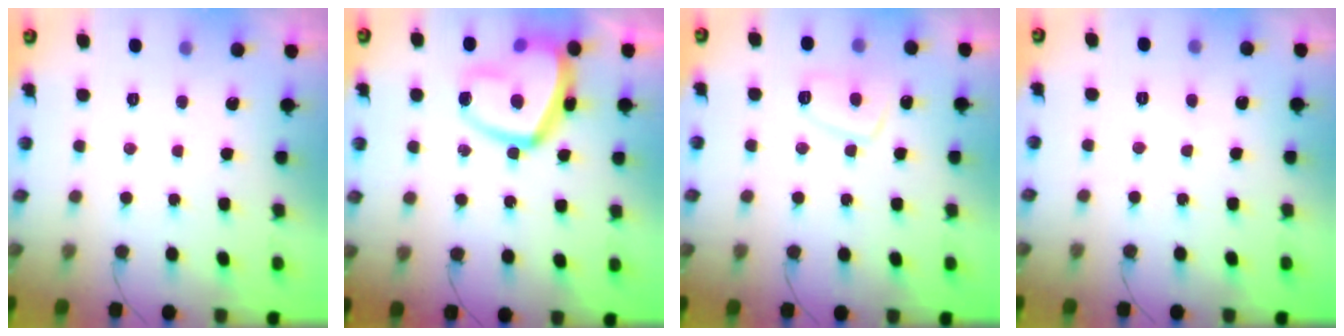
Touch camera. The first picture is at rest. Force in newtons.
{"total": 17.9, "press": 17.8, "slide": 1.8}
{"total": 8.2, "press": 8.2, "slide": 0.8}
{"total": 3.0, "press": 3.0, "slide": 0.3}